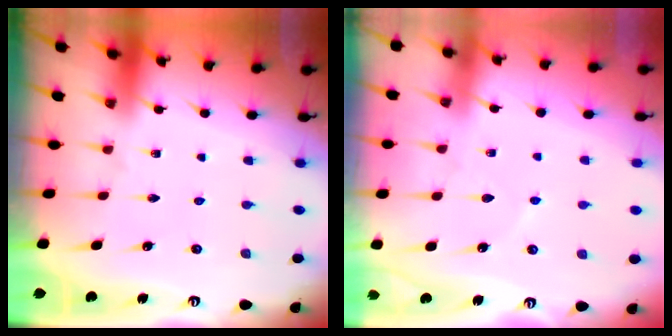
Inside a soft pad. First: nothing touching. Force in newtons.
{"total": 6.0, "press": 6.0, "slide": 0.6}